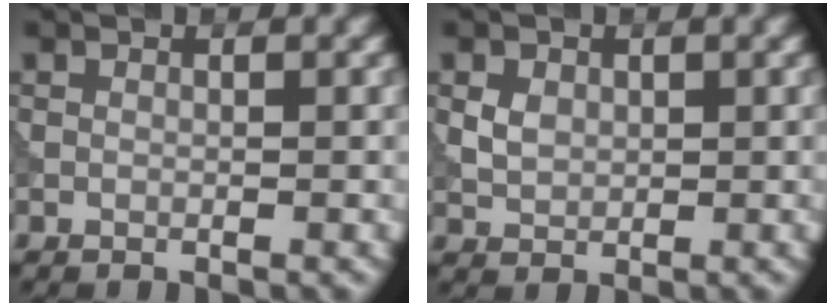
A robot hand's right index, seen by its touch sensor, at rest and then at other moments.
{"total": 1.9, "force": [0.5, 1.5, 1.0], "torque": [-0.022, -0.001, 0.011]}